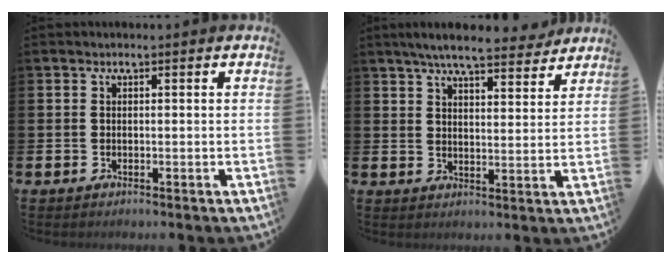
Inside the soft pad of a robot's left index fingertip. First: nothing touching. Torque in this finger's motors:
{"motor_torque": [0.16, -0.65, 0.79, 0.21]}